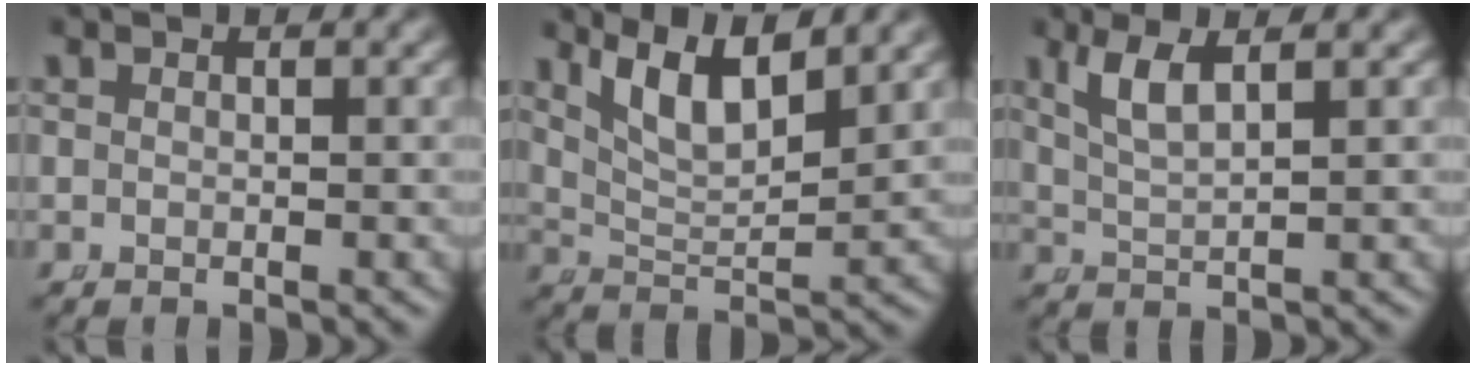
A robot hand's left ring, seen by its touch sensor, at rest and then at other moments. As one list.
[{"total": 6.9, "force": [3.4, 3.8, 4.6], "torque": [-0.086, -0.009, 0.062]}, {"total": 3.4, "force": [1.6, 1.1, 2.8], "torque": [-0.065, -0.004, 0.039]}]